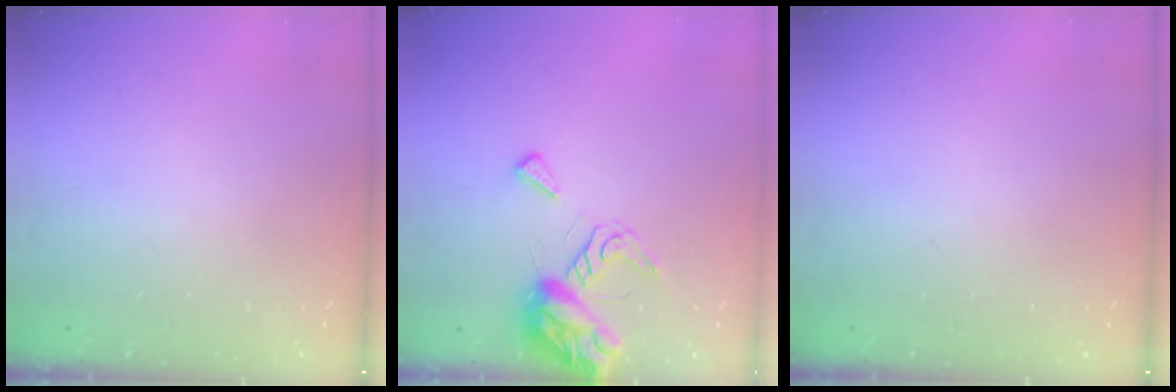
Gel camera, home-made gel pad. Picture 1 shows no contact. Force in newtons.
{"total": 8.6, "press": 8.5, "slide": 1.0}
{"total": 0.0}